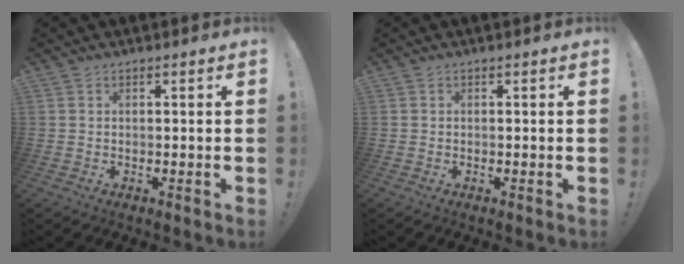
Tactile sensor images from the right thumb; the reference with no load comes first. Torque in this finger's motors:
{"motor_torque": [-0.01, -0.06, 0.17, -0.07, -0.05]}